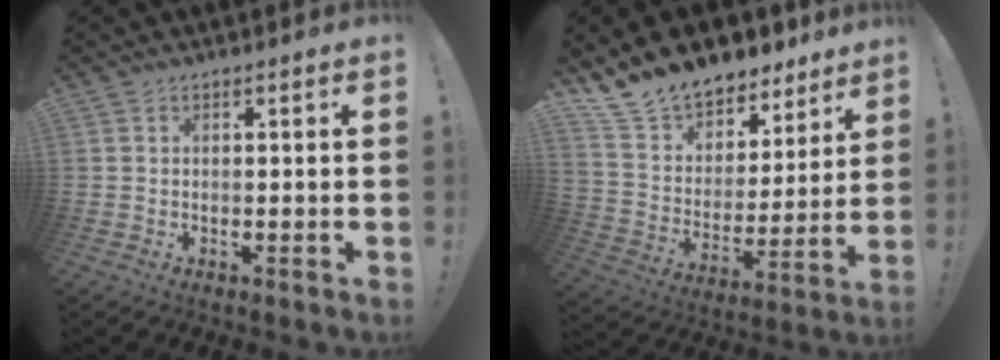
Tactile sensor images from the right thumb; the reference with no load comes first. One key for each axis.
{"total": 14.4, "fx": 12.5, "fy": 6.6, "fz": 2.9, "tx": -0.066, "ty": -0.101, "tz": 0.235}